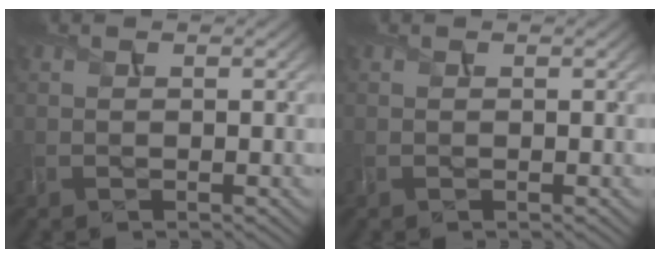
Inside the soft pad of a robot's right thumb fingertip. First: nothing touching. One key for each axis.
{"total": 0.0}